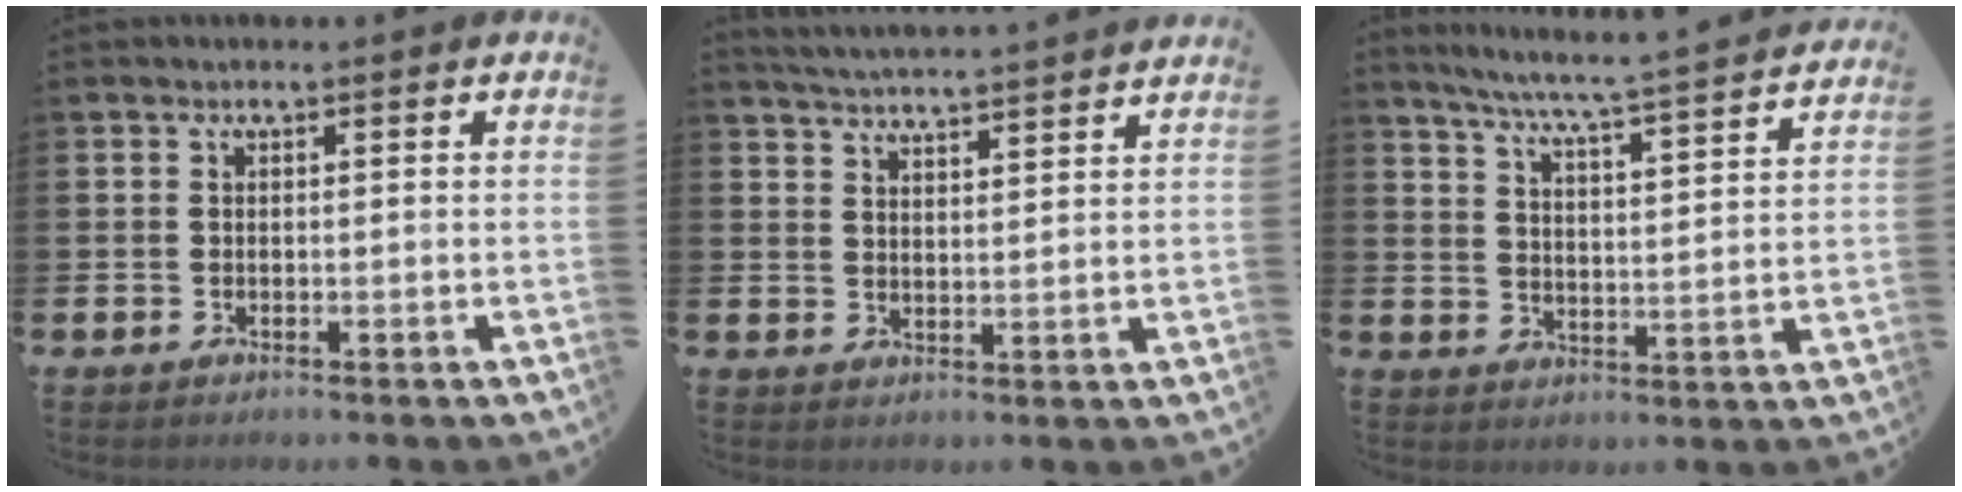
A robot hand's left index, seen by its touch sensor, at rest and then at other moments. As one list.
[{"total": 4.7, "force": [4.7, -0.6, 0.2], "torque": [-0.019, -0.033, 0.083]}, {"total": 6.4, "force": [6.0, -0.4, 2.3], "torque": [-0.066, -0.052, 0.098]}]